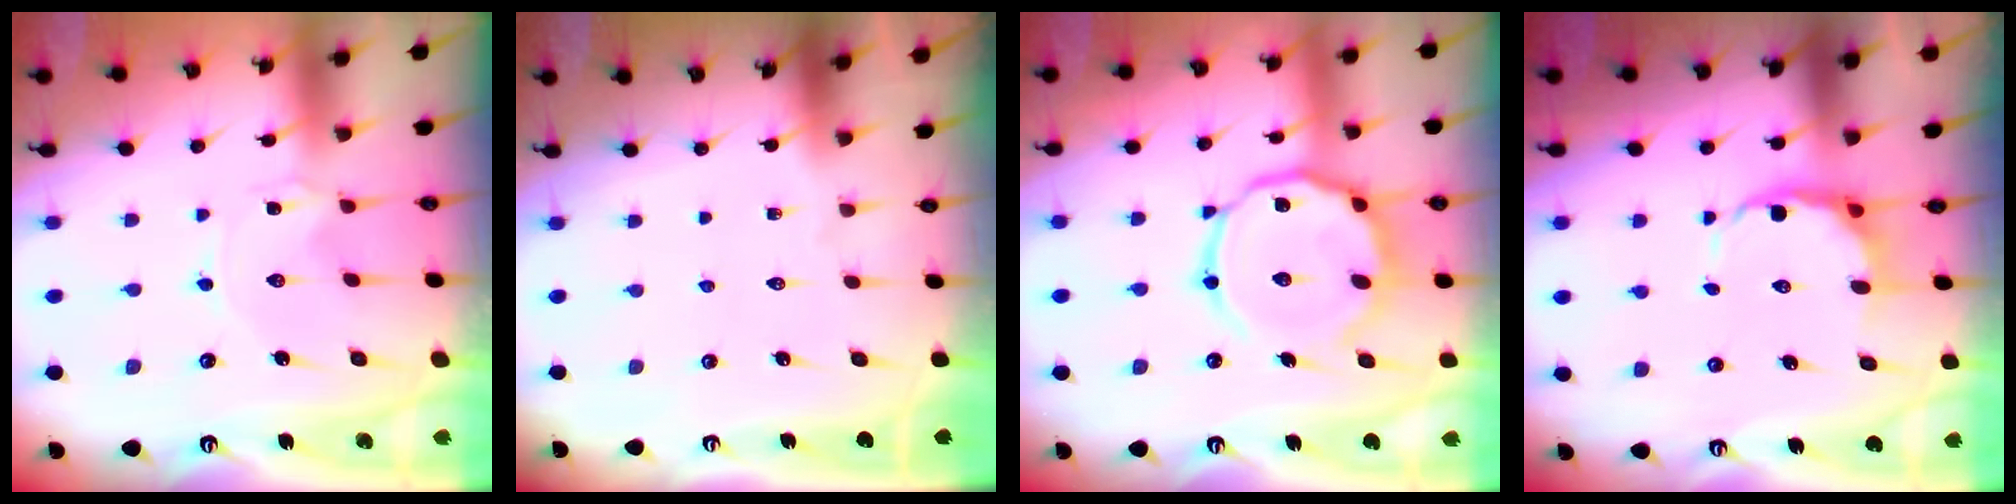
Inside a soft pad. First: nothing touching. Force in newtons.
{"total": 0.0}
{"total": 14.7, "press": 14.7, "slide": 1.1}
{"total": 6.7, "press": 6.3, "slide": 2.4}